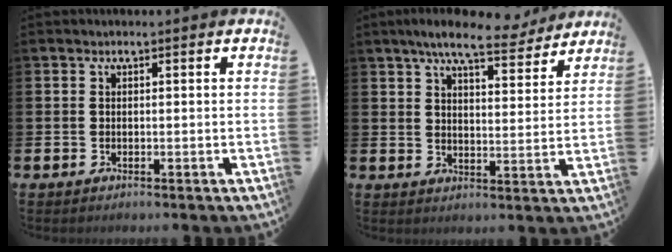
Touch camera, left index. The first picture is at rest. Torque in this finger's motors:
{"motor_torque": [1.07, -1.06, 0.75, 0.21]}